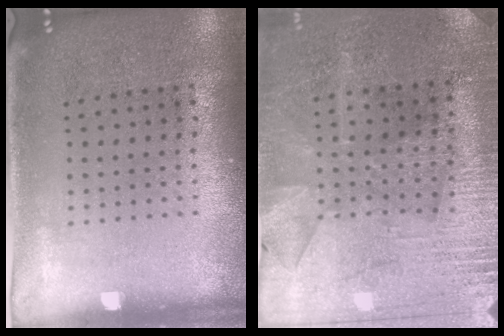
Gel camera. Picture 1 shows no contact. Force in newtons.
{"total": 2.9, "press": 2.8, "slide": 0.5}